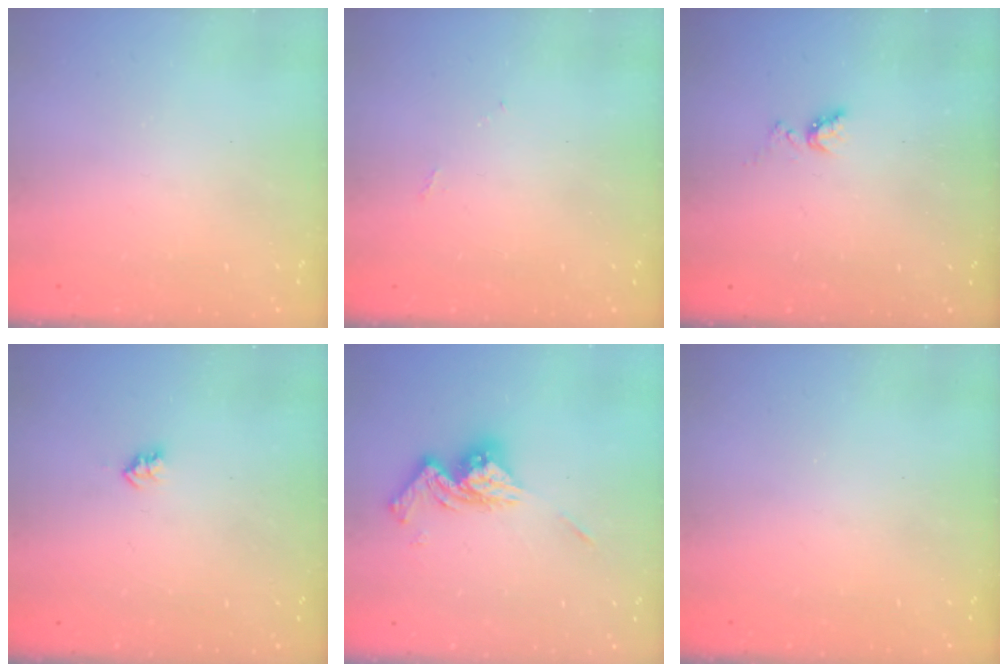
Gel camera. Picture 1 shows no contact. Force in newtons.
{"total": 4.0, "press": 4.0, "slide": 0.6}
{"total": 4.4, "press": 4.4, "slide": 0.6}
{"total": 2.6, "press": 2.5, "slide": 0.4}
{"total": 13.5, "press": 13.4, "slide": 1.2}
{"total": 0.0}